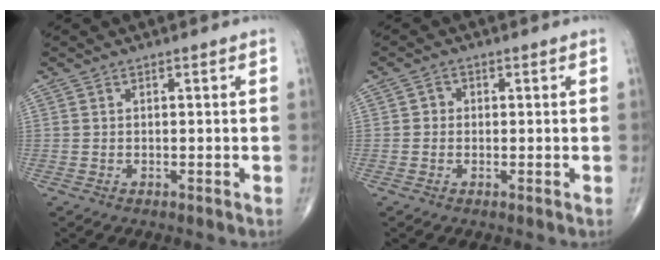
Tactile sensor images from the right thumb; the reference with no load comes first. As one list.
[{"total": 1.5, "force": [0.0, 1.4, 0.6], "torque": [0.002, 0.004, -0.005]}]